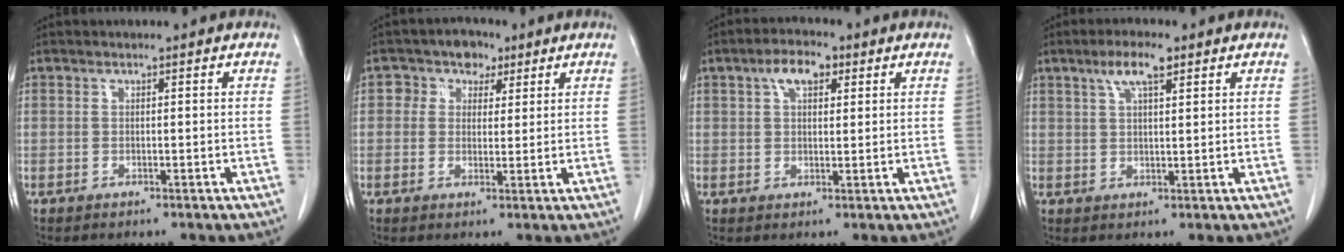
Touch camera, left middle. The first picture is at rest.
{"total": 4.9, "force": [2.3, 4.0, 1.7], "torque": [-0.021, 0.019, 0.037]}
{"total": 4.8, "force": [2.3, 2.3, 3.6], "torque": [-0.068, 0.015, 0.039]}
{"total": 4.9, "force": [2.9, 1.0, 3.8], "torque": [-0.078, 0.007, 0.053]}